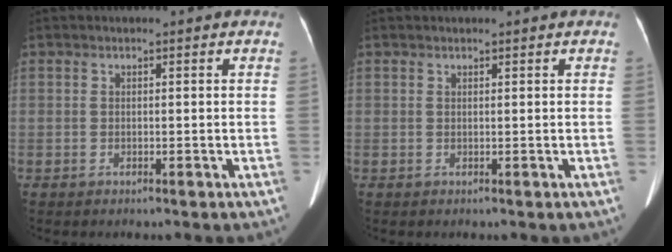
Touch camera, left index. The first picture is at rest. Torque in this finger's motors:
{"motor_torque": [-0.08, 0.11, -0.08, 0.01]}